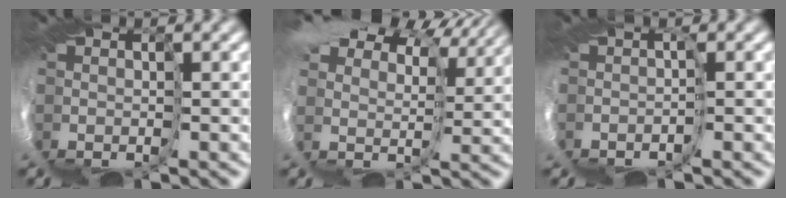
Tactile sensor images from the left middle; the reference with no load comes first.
{"total": 12.2, "force": [10.2, 4.7, 4.6], "torque": [-0.125, 0.024, 0.193]}
{"total": 2.8, "force": [-0.7, -2.7, -0.5], "torque": [0.018, -0.008, 0.023]}